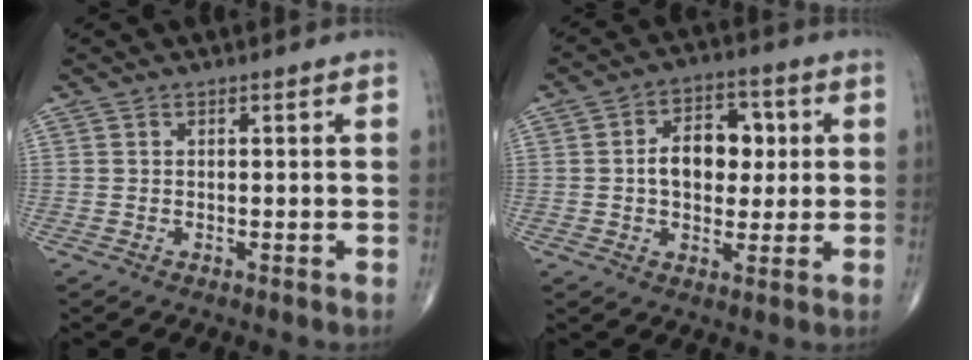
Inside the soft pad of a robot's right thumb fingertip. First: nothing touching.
{"total": 10.4, "force": [1.0, 7.0, 7.6], "torque": [-0.082, 0.013, 0.012]}